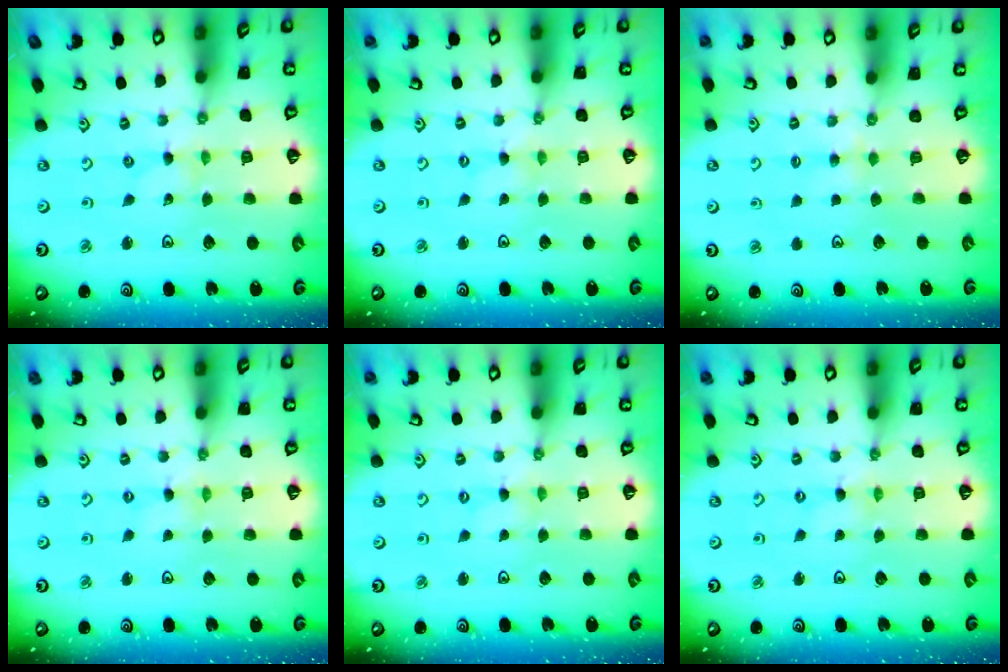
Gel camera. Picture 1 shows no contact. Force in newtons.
{"total": 0.0}
{"total": 3.5, "press": 3.4, "slide": 0.4}
{"total": 0.0}
{"total": 0.0}
{"total": 0.0}